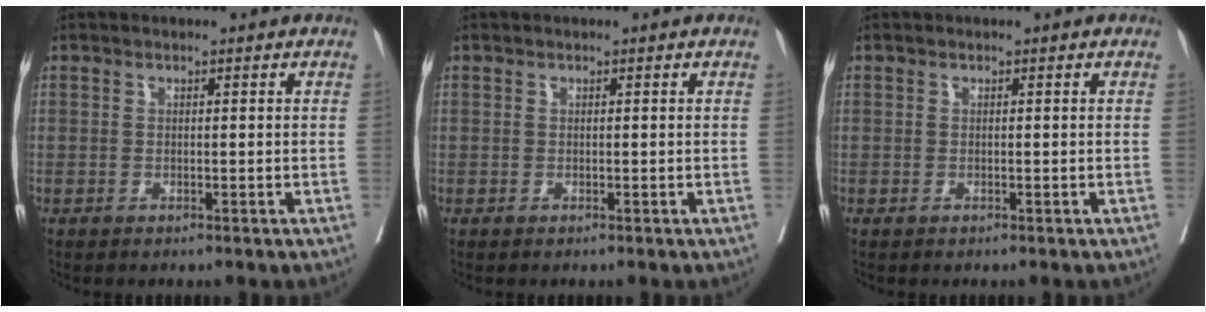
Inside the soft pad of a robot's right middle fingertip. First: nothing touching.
{"total": 0.0}
{"total": 0.0}